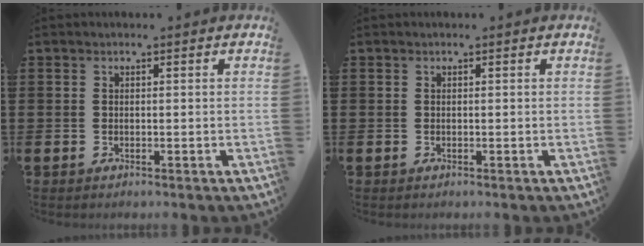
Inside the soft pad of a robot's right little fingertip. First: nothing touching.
{"total": 0.0}